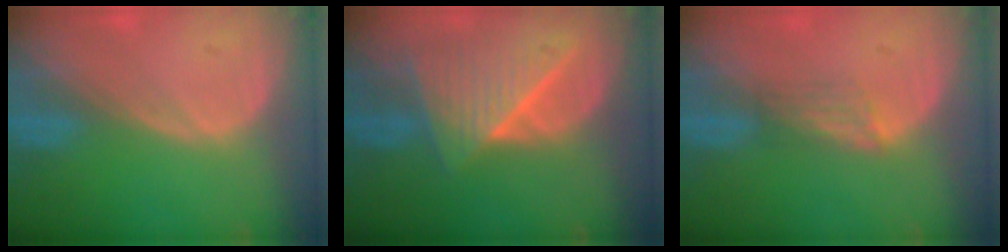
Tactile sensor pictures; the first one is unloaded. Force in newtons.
{"total": 7.7, "press": 7.5, "slide": 2.0}
{"total": 2.4, "press": 1.9, "slide": 1.5}